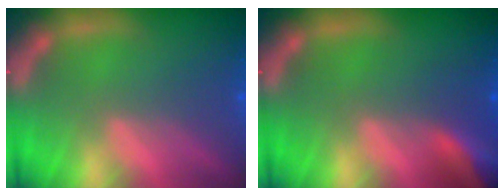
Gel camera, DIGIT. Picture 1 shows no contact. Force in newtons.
{"total": 6.9}